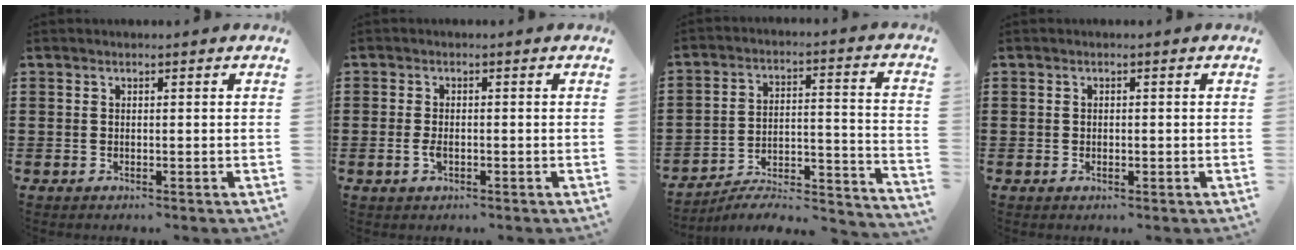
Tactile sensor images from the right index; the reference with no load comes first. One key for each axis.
{"total": 2.2, "fx": -0.5, "fy": 1.1, "fz": 1.8, "tx": -0.050, "ty": -0.006, "tz": -0.014}
{"total": 4.8, "fx": -4.2, "fy": 1.1, "fz": 1.8, "tx": -0.033, "ty": -0.008, "tz": -0.088}
{"total": 0.7, "fx": -0.1, "fy": 0.5, "fz": 0.5, "tx": -0.010, "ty": 0.003, "tz": -0.003}